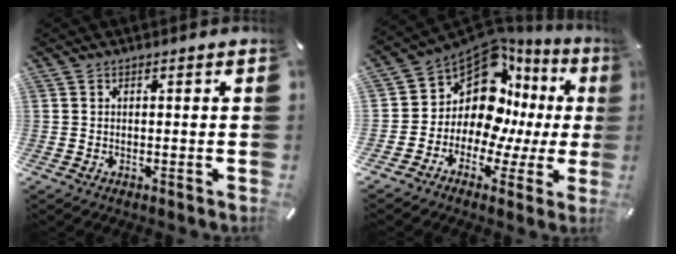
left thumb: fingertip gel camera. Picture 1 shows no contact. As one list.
[{"total": 14.2, "force": [6.4, 9.7, 8.1], "torque": [-0.164, -0.087, 0.109]}]